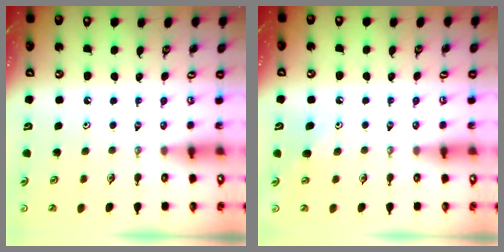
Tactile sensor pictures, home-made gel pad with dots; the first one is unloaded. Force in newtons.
{"total": 6.4, "press": 6.3, "slide": 1.0}